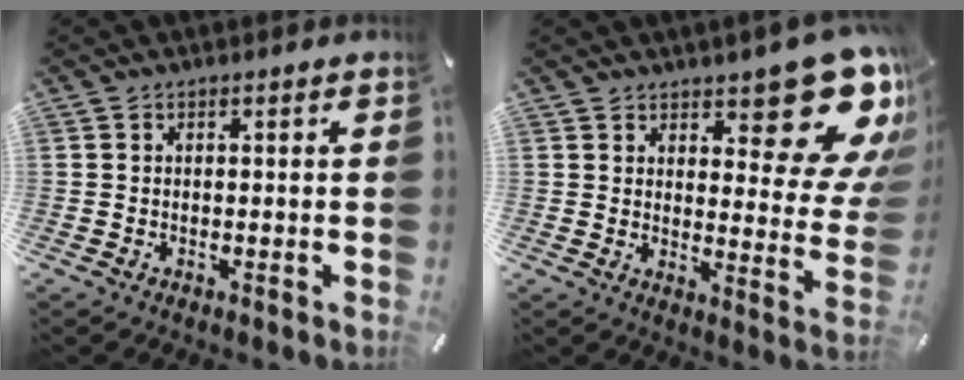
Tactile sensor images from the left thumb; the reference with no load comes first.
{"total": 16.6, "force": [11.1, 7.1, 10.1], "torque": [-0.102, -0.103, 0.186]}